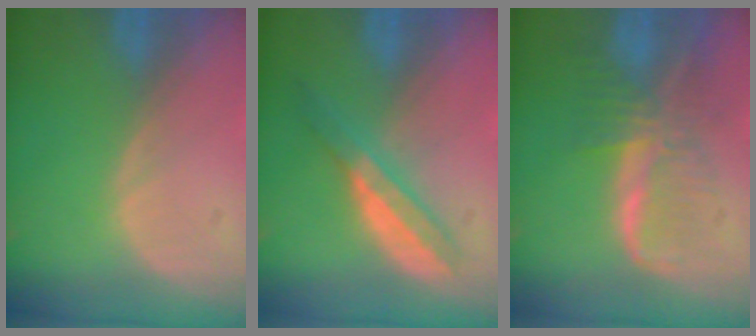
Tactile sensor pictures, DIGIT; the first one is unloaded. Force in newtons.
{"total": 5.7, "press": 5.0, "slide": 2.7}
{"total": 7.9, "press": 6.9, "slide": 3.9}